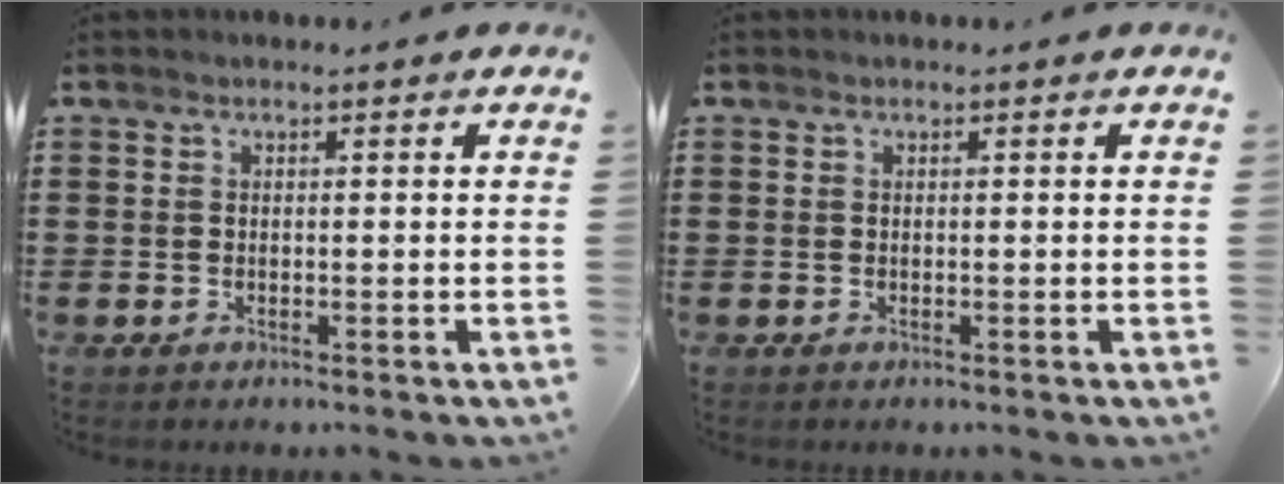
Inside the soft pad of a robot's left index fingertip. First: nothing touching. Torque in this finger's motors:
{"motor_torque": [0.04, -0.01, 0.00, -0.01]}